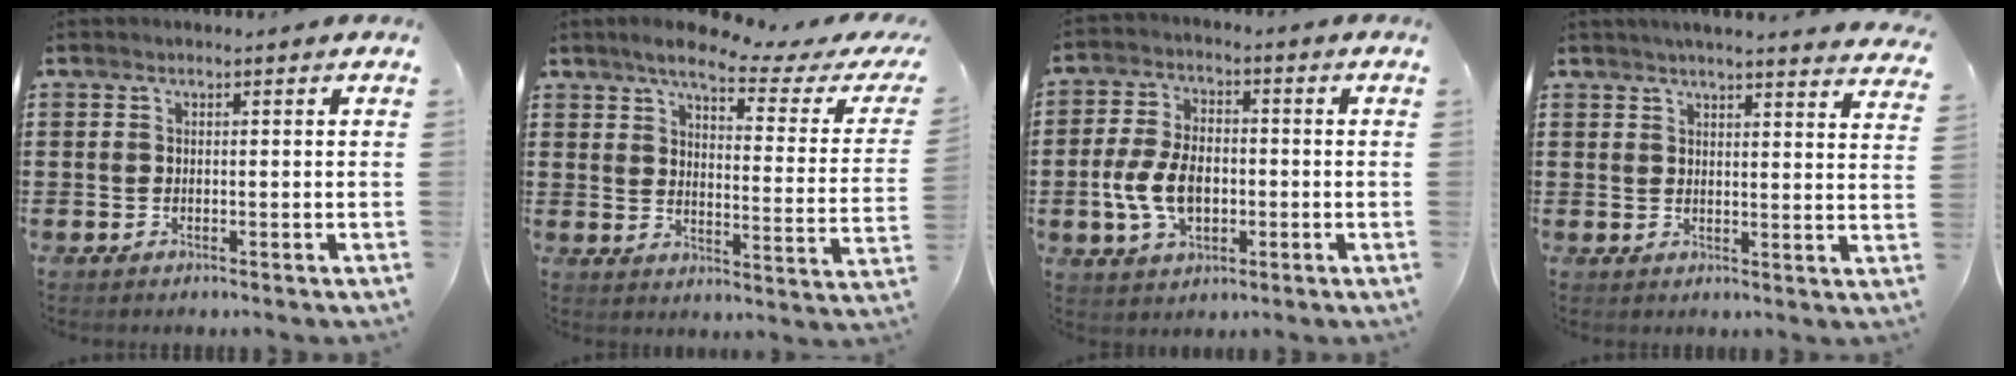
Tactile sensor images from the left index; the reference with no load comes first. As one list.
[{"total": 6.5, "force": [5.0, 0.7, 4.0], "torque": [-0.091, -0.024, 0.080]}, {"total": 8.2, "force": [-1.6, 5.0, 6.2], "torque": [-0.145, 0.003, -0.035]}, {"total": 3.6, "force": [3.5, -0.3, 0.7], "torque": [-0.024, -0.016, 0.062]}]